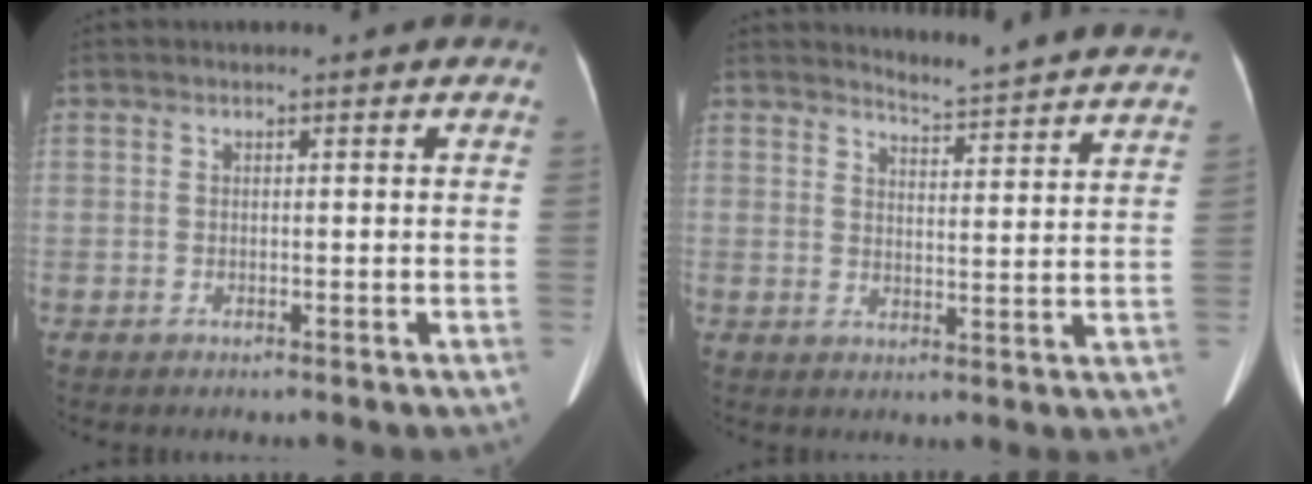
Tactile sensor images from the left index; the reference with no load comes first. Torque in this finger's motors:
{"motor_torque": [-0.04, -0.59, -0.01, 0.00]}